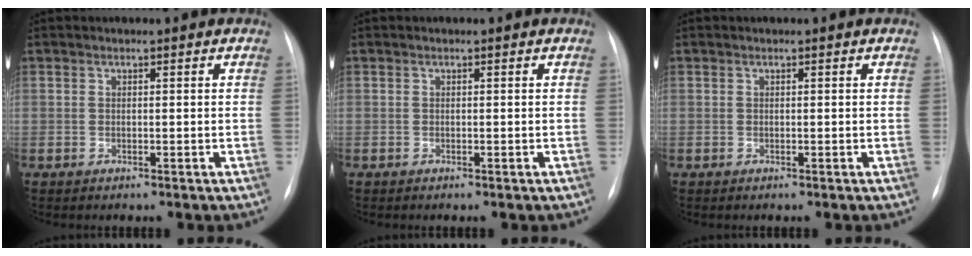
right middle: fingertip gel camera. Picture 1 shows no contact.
{"total": 0.0}
{"total": 0.0}